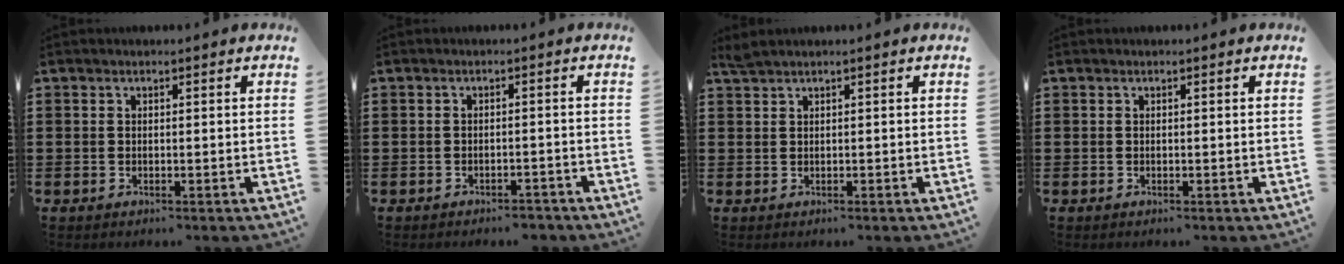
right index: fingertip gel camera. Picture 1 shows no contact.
{"total": 2.0, "force": [-2.0, 0.4, 0.1], "torque": [-0.009, 0.001, -0.043]}
{"total": 0.7, "force": [0.5, 0.0, 0.4], "torque": [-0.010, -0.001, 0.010]}
{"total": 0.0}